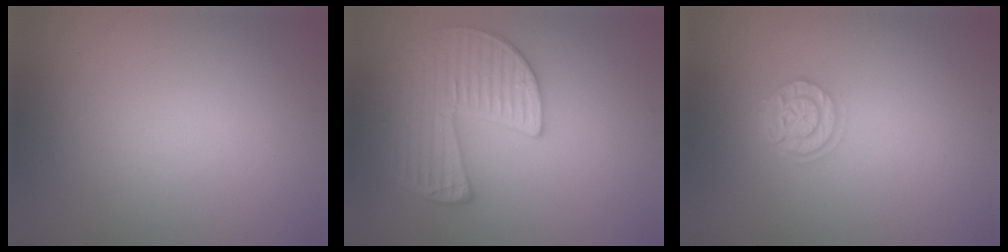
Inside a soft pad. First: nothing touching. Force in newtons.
{"total": 4.2, "press": 4.1, "slide": 1.0}
{"total": 2.4, "press": 2.0, "slide": 1.3}